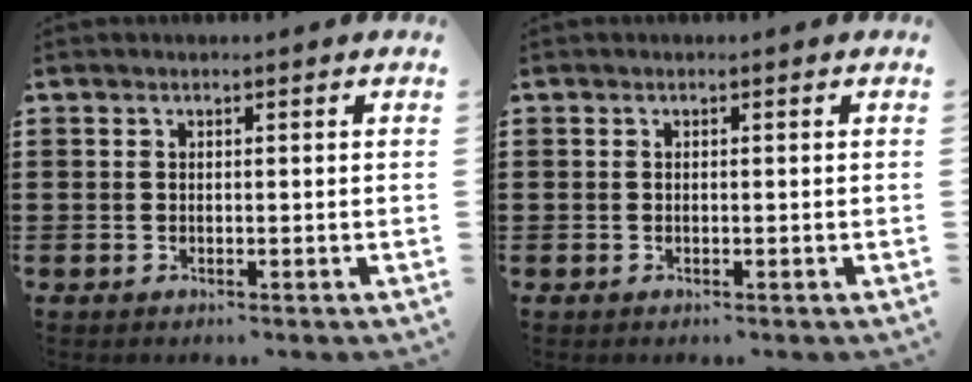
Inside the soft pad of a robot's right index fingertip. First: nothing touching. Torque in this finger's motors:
{"motor_torque": [-0.32, 1.82, 0.00, 0.00]}